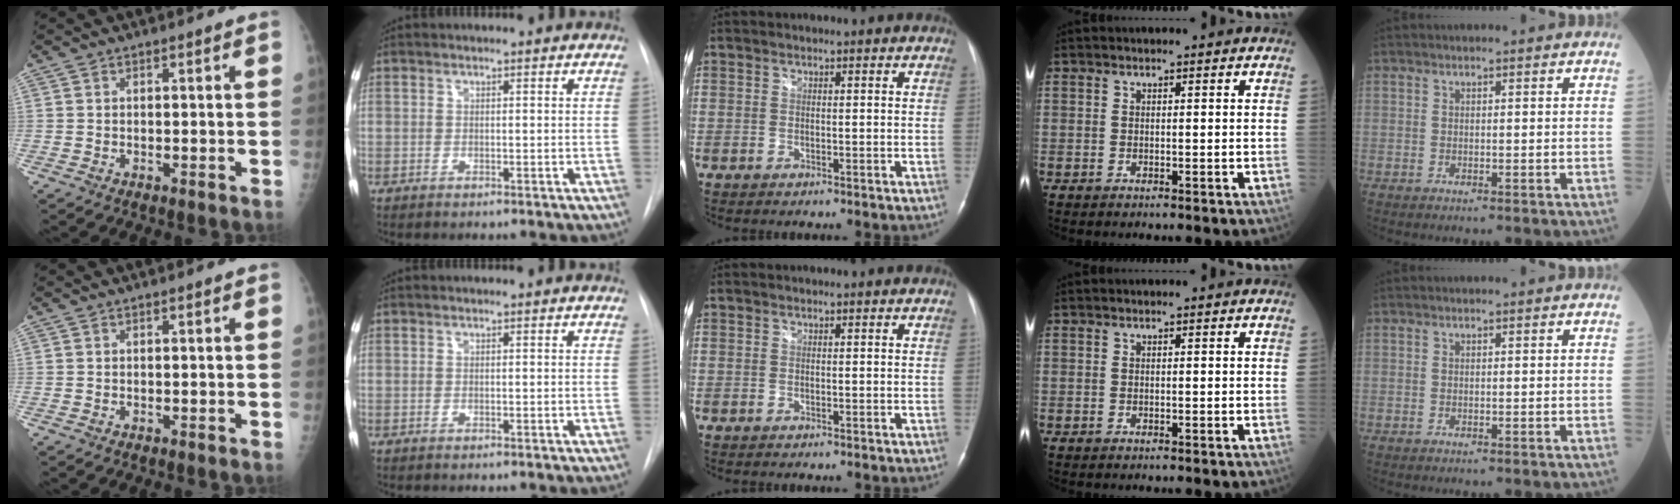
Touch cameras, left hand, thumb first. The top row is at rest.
{}